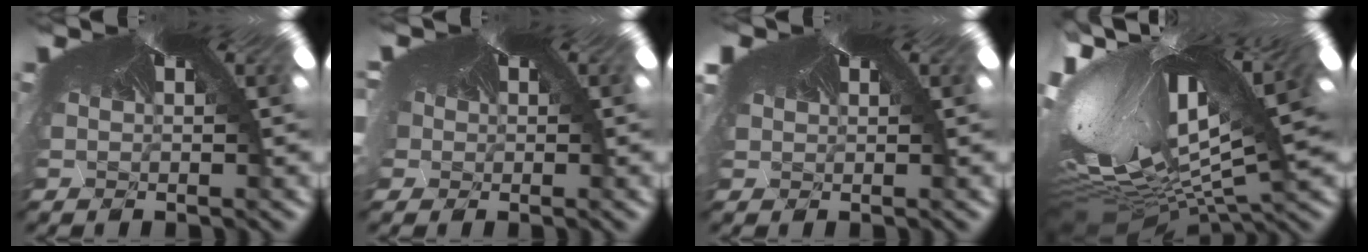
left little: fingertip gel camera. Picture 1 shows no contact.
{"total": 3.1, "force": [0.4, 1.6, 2.6], "torque": [-0.061, 0.001, 0.014]}
{"total": 1.7, "force": [0.8, 0.9, 1.2], "torque": [-0.035, 0.011, 0.014]}
{"total": 4.6, "force": [-3.6, 0.9, 2.7], "torque": [-0.111, -0.099, -0.011]}